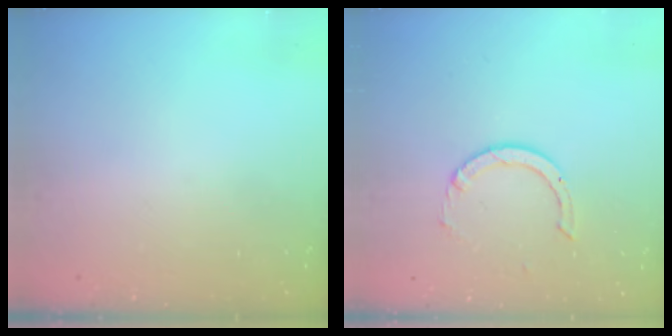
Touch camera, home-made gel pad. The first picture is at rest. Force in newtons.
{"total": 1.7, "press": 1.7, "slide": 0.1}